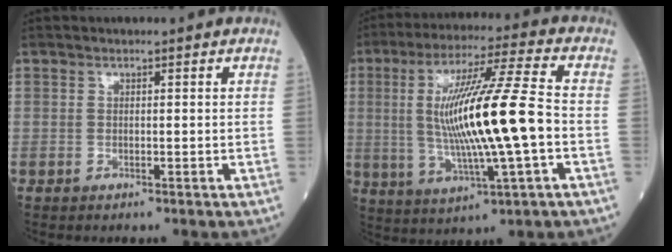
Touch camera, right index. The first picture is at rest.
{"total": 16.8, "force": [-0.7, 0.5, 16.7], "torque": [-0.317, 0.002, -0.014]}